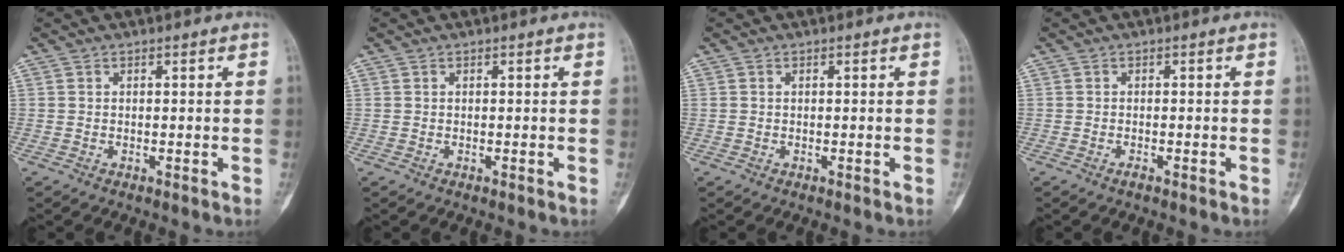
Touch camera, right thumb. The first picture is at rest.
{"total": 0.0}
{"total": 0.0}
{"total": 0.7, "force": [-0.5, 0.1, 0.5], "torque": [-0.011, 0.001, -0.010]}